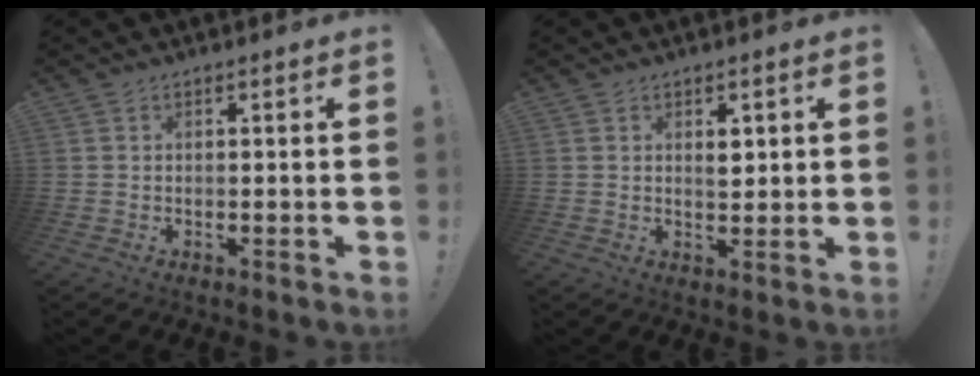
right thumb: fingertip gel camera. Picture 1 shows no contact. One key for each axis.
{"total": 3.1, "fx": 1.4, "fy": 1.9, "fz": 1.9, "tx": -0.013, "ty": -0.008, "tz": 0.019}